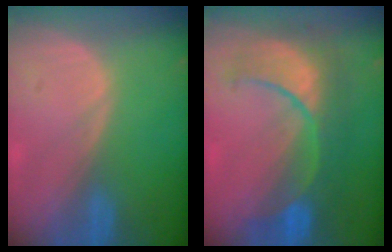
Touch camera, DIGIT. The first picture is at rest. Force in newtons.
{"total": 9.4, "press": 9.4, "slide": 0.7}